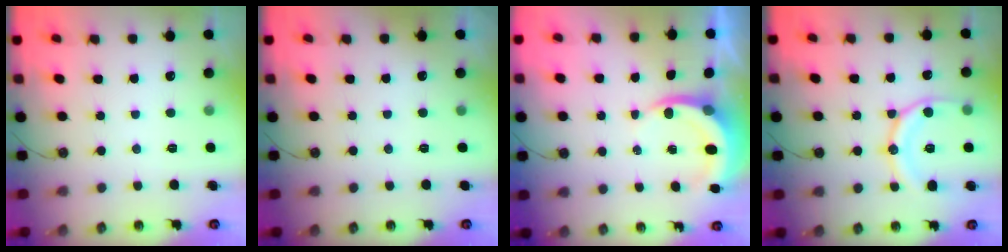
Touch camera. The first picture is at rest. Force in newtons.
{"total": 1.7, "press": 0.4, "slide": 1.6}
{"total": 4.9, "press": 4.9, "slide": 0.4}
{"total": 14.2, "press": 14.1, "slide": 1.5}